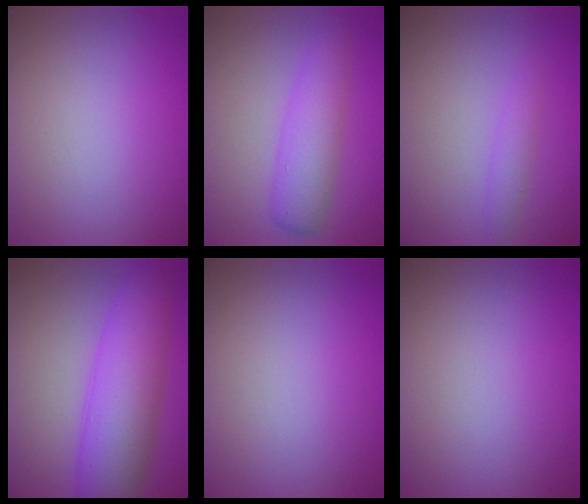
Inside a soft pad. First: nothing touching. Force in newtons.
{"total": 4.1, "press": 4.1, "slide": 0.2}
{"total": 1.3, "press": 1.3, "slide": 0.1}
{"total": 8.1, "press": 8.1, "slide": 0.1}
{"total": 0.0}
{"total": 0.0}